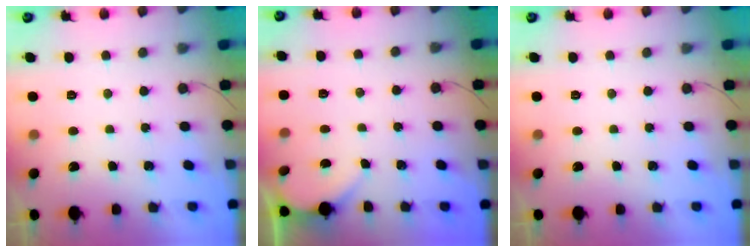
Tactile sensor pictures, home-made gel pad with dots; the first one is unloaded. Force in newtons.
{"total": 1.8, "press": 1.8, "slide": 0.2}
{"total": 0.0}